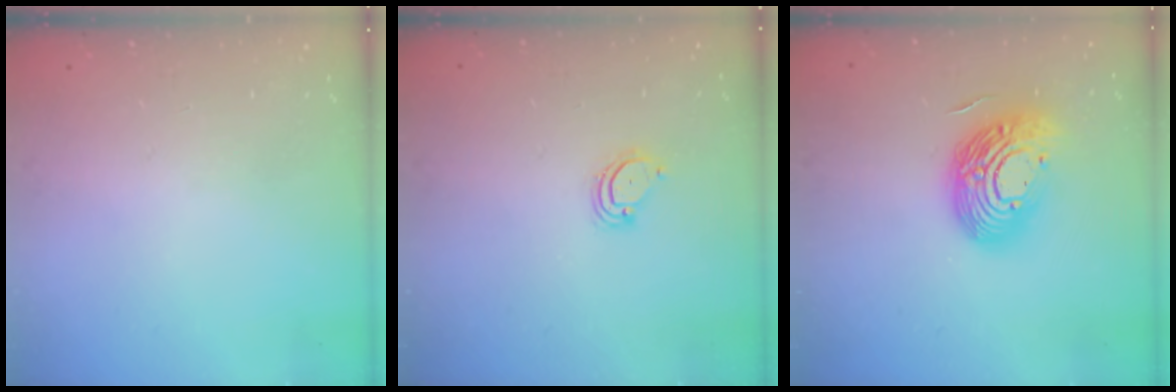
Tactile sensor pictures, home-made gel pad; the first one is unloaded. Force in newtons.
{"total": 3.5, "press": 3.5, "slide": 0.3}
{"total": 17.5, "press": 17.5, "slide": 1.3}